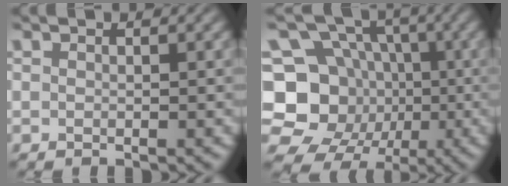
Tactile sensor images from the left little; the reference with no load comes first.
{"total": 11.7, "force": [-1.8, 10.5, 4.8], "torque": [-0.096, -0.013, -0.055]}